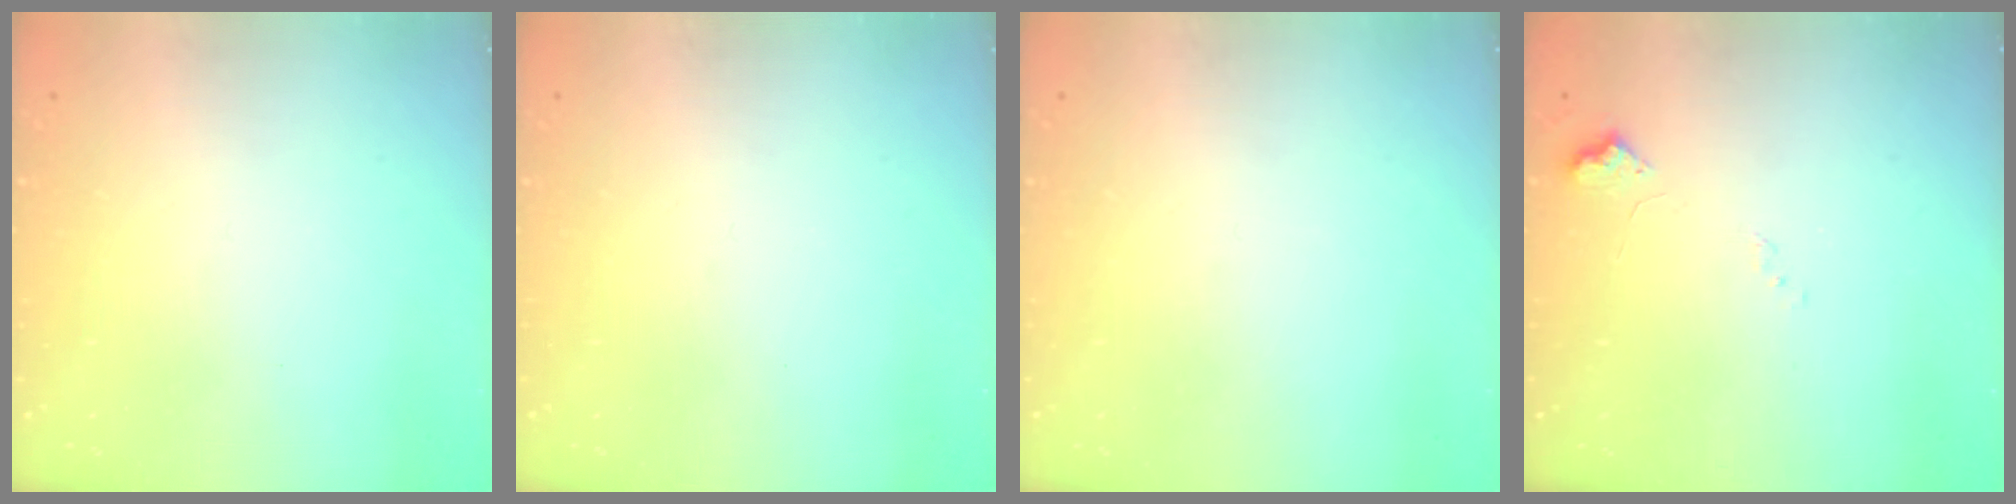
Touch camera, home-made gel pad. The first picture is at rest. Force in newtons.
{"total": 0.0}
{"total": 0.0}
{"total": 7.8, "press": 7.7, "slide": 1.0}